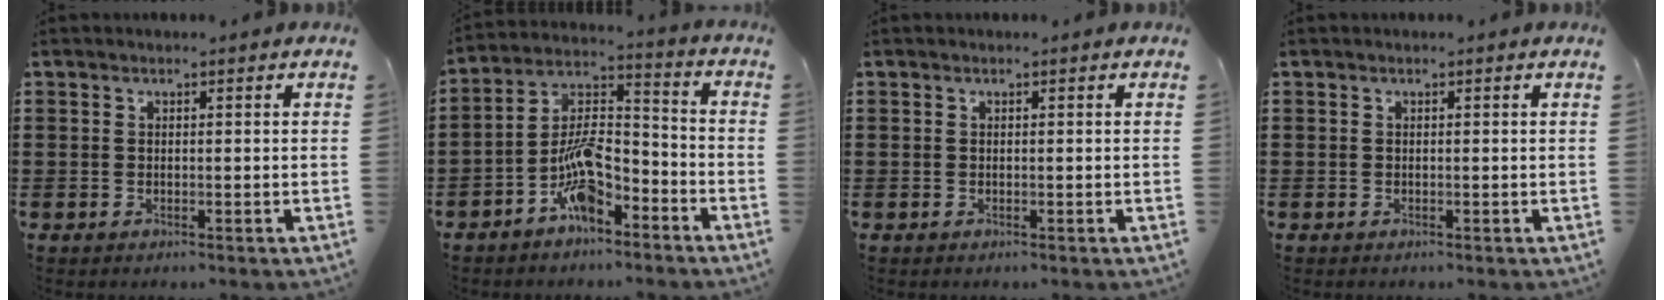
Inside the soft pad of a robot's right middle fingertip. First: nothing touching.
{"total": 9.9, "force": [-6.2, 3.7, 6.9], "torque": [-0.150, 0.006, -0.121]}
{"total": 0.0}
{"total": 0.0}